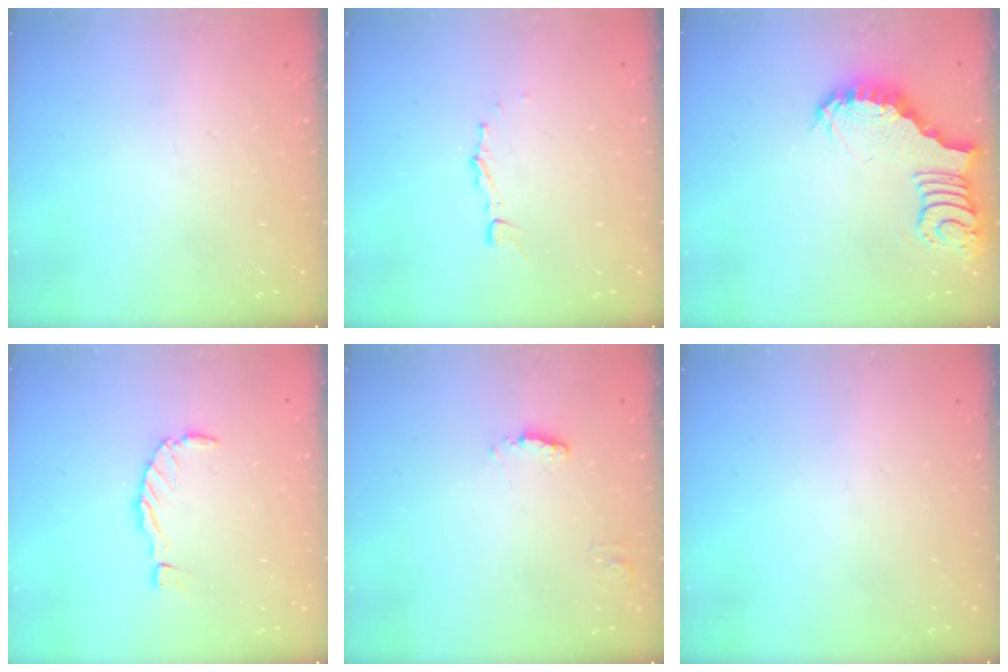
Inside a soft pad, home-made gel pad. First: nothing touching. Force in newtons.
{"total": 3.2, "press": 3.2, "slide": 0.4}
{"total": 3.8, "press": 3.7, "slide": 0.5}
{"total": 0.0}
{"total": 5.0, "press": 5.0, "slide": 0.4}
{"total": 0.0}